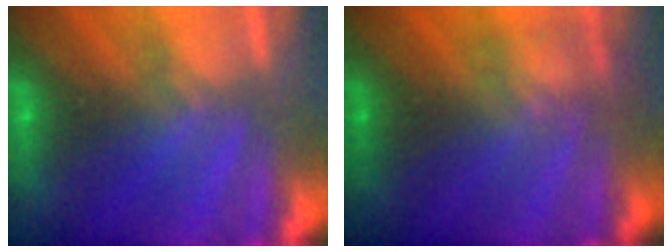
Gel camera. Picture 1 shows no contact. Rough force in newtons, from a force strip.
{"total": 2.4}